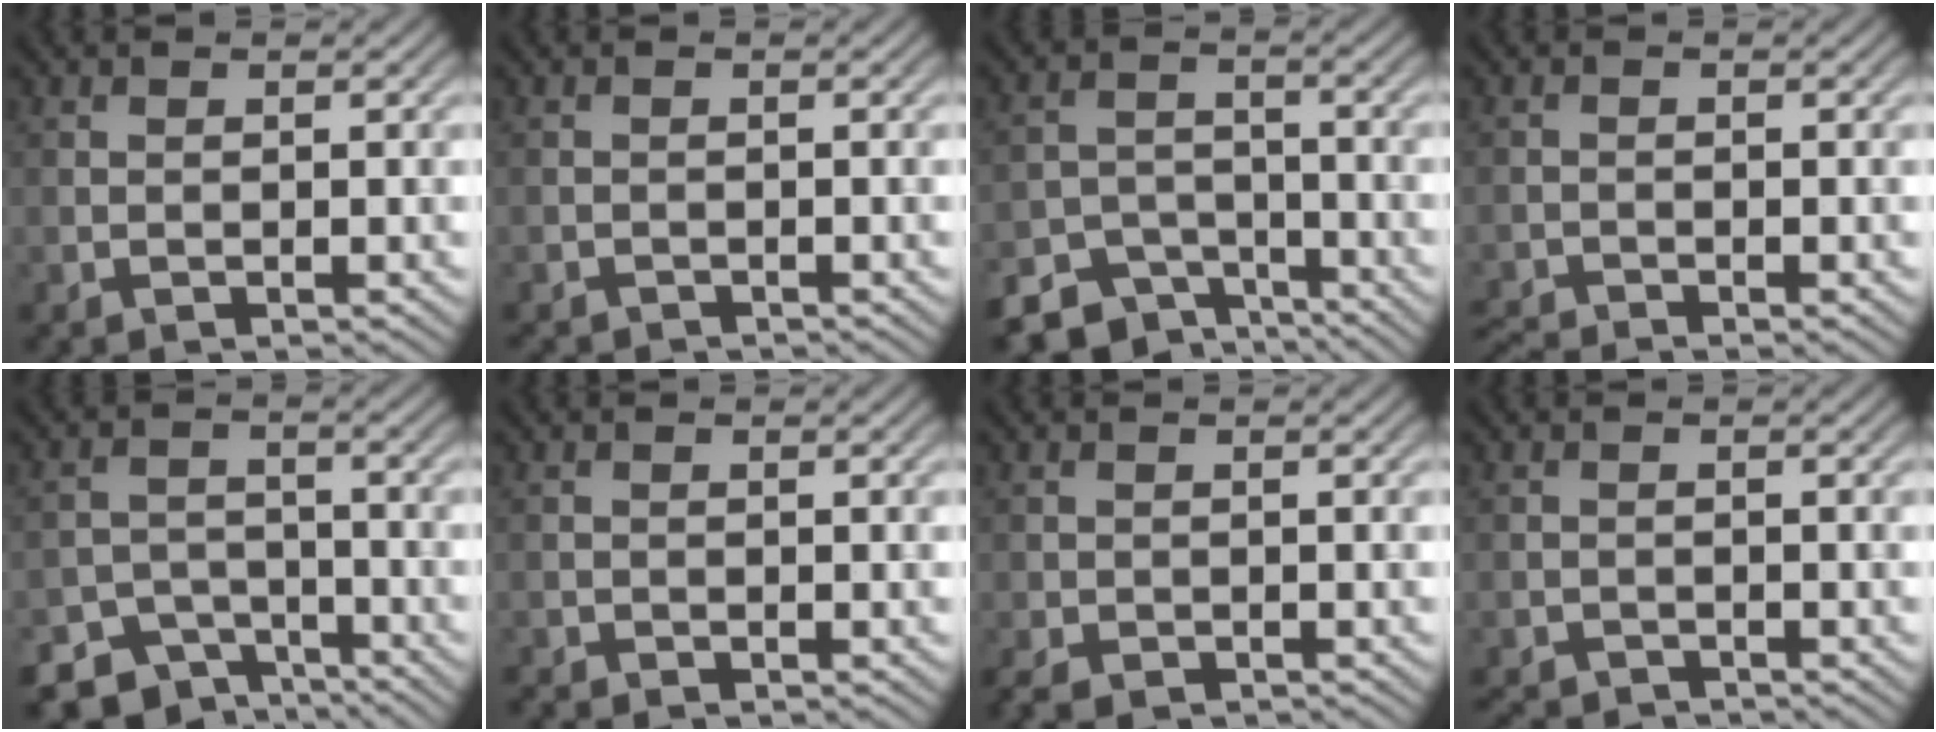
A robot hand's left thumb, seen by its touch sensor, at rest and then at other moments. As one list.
[{"total": 1.3, "force": [-1.2, 0.2, 0.1], "torque": [0.000, -0.003, -0.024]}, {"total": 7.4, "force": [-5.9, 3.8, 2.3], "torque": [-0.040, -0.013, -0.098]}, {"total": 2.3, "force": [-2.3, 0.1, 0.7], "torque": [-0.017, -0.007, -0.049]}, {"total": 6.9, "force": [-5.4, 3.8, 1.8], "torque": [-0.024, -0.010, -0.086]}, {"total": 1.0, "force": [-1.0, 0.1, 0.1], "torque": [0.000, -0.003, -0.021]}, {"total": 2.4, "force": [-1.9, 1.1, 1.0], "torque": [-0.023, -0.008, -0.038]}, {"total": 2.5, "force": [-2.4, 0.2, 0.4], "torque": [-0.010, -0.008, -0.048]}]